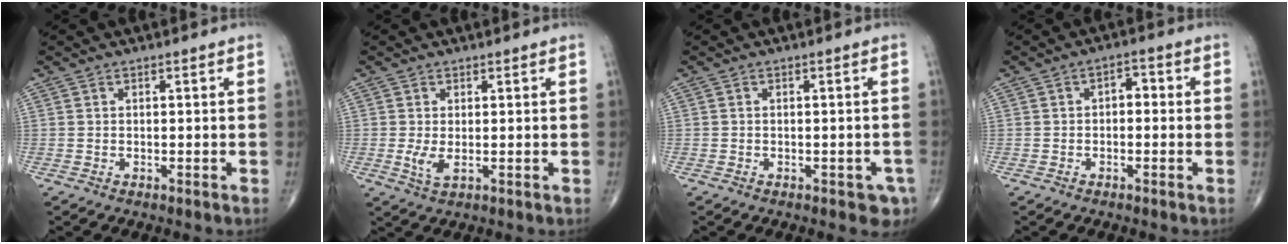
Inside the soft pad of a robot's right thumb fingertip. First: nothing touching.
{"total": 2.8, "force": [-0.1, 1.1, 2.6], "torque": [-0.058, -0.009, 0.001]}
{"total": 3.5, "force": [-1.7, 1.8, 2.5], "torque": [-0.016, 0.004, -0.018]}
{"total": 3.0, "force": [-0.1, 1.9, 2.3], "torque": [-0.017, 0.014, -0.012]}